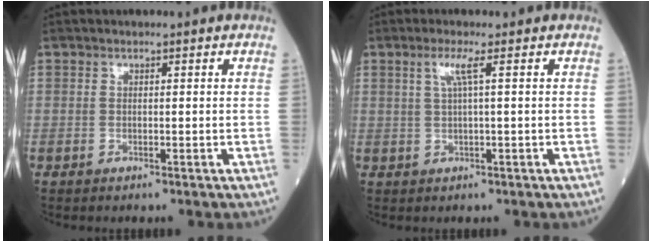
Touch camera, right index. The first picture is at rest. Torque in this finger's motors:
{"motor_torque": [0.37, 0.24, 0.31, 0.08]}